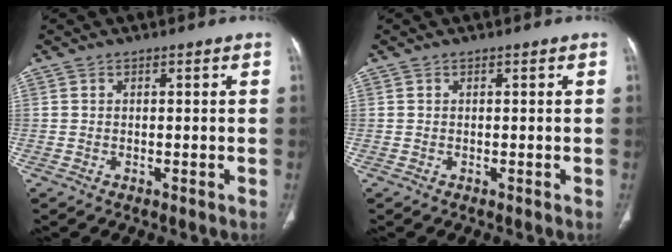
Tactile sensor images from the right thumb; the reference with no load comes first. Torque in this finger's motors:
{"motor_torque": [0.06, 0.06, -0.01, -0.01, 0.00]}